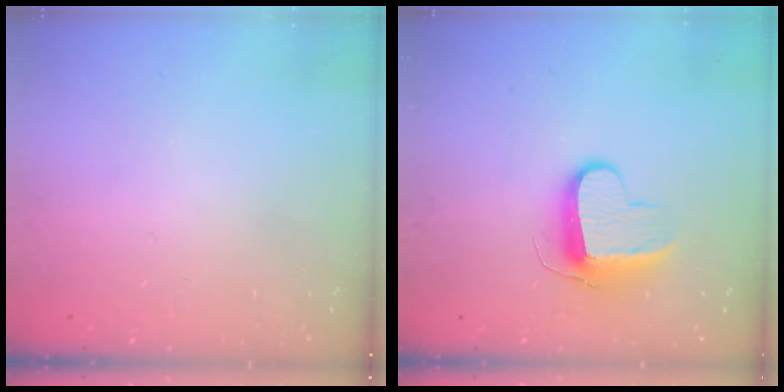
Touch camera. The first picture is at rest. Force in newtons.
{"total": 9.8, "press": 9.8, "slide": 0.1}